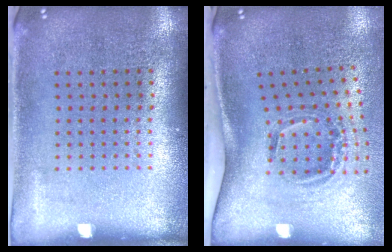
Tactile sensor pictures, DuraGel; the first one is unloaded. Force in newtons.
{"total": 2.1, "press": 1.2, "slide": 1.7}